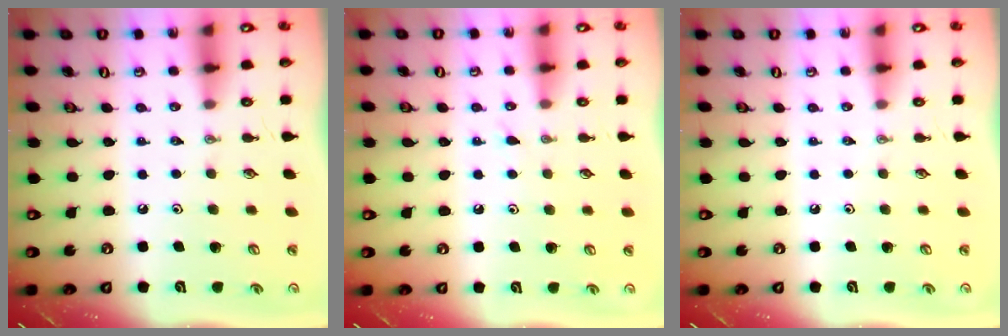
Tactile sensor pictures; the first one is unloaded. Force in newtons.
{"total": 5.3, "press": 5.2, "slide": 0.5}
{"total": 0.0}